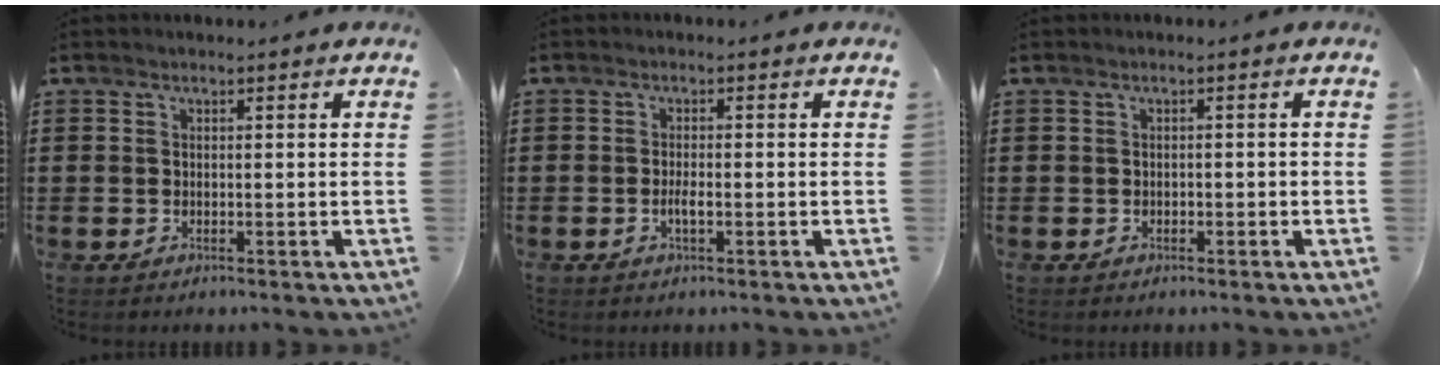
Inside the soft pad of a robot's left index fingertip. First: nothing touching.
{"total": 1.8, "force": [-0.6, 0.4, 1.6], "torque": [-0.030, 0.001, -0.011]}
{"total": 0.6, "force": [-0.5, 0.4, 0.3], "torque": [-0.009, -0.001, -0.010]}